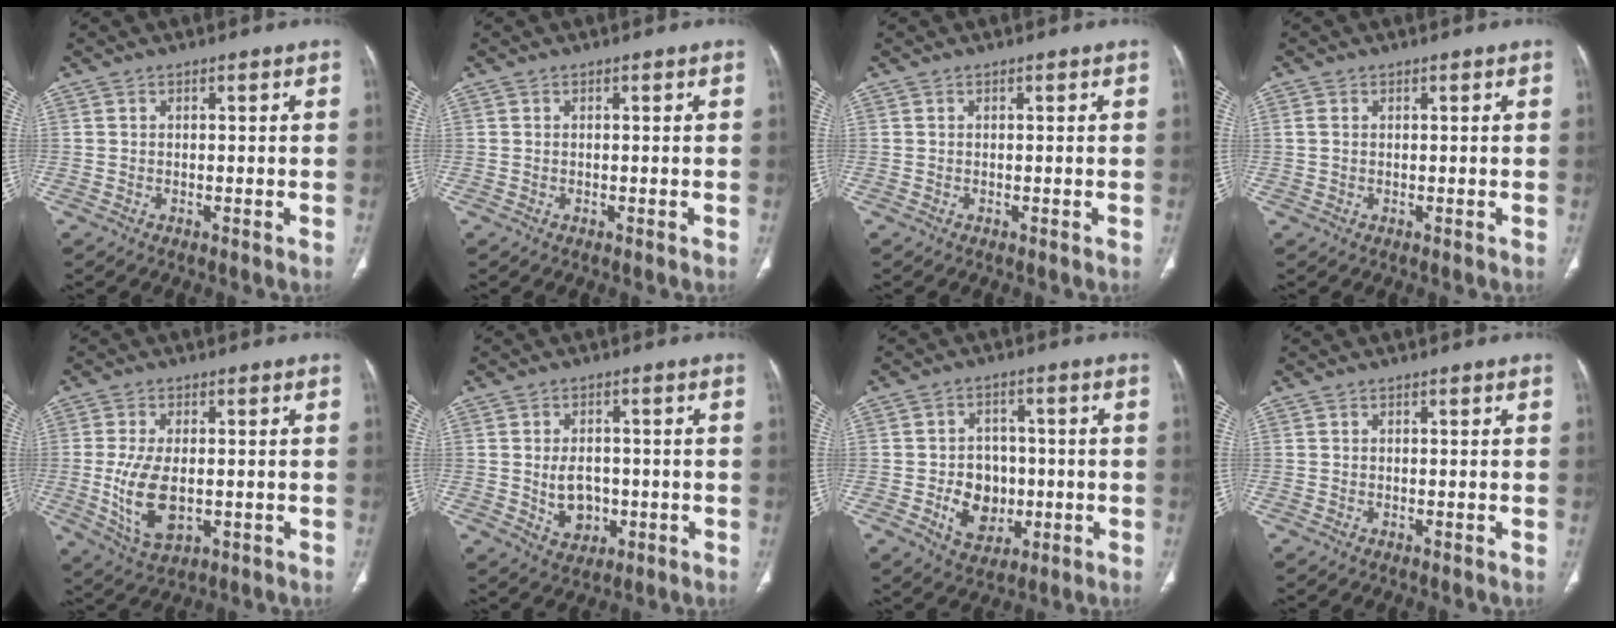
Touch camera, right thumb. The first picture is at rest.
{"total": 0.0}
{"total": 0.0}
{"total": 1.3, "force": [0.2, 0.9, 0.9], "torque": [-0.026, 0.003, 0.006]}
{"total": 10.4, "force": [-1.2, 5.5, 8.7], "torque": [-0.170, -0.012, -0.010]}
{"total": 6.8, "force": [-0.8, 5.0, 4.4], "torque": [-0.053, 0.003, -0.001]}
{"total": 9.2, "force": [-1.7, 7.4, 5.1], "torque": [-0.043, 0.011, -0.017]}
{"total": 0.0}